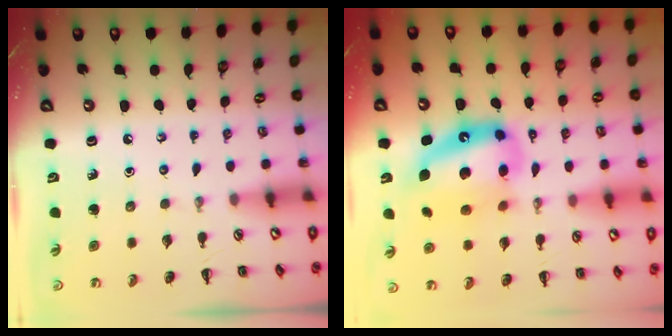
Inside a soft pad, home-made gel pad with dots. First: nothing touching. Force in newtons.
{"total": 16.9, "press": 16.4, "slide": 4.3}